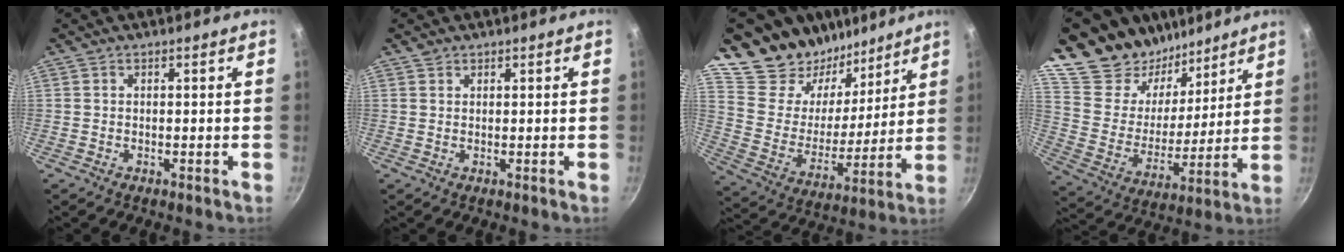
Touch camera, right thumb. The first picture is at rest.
{"total": 1.1, "force": [0.9, 0.7, 0.2], "torque": [0.002, -0.002, 0.015]}
{"total": 21.2, "force": [16.6, 11.5, 6.5], "torque": [-0.090, -0.111, 0.292]}
{"total": 25.4, "force": [18.6, 13.8, 10.3], "torque": [-0.162, -0.088, 0.339]}